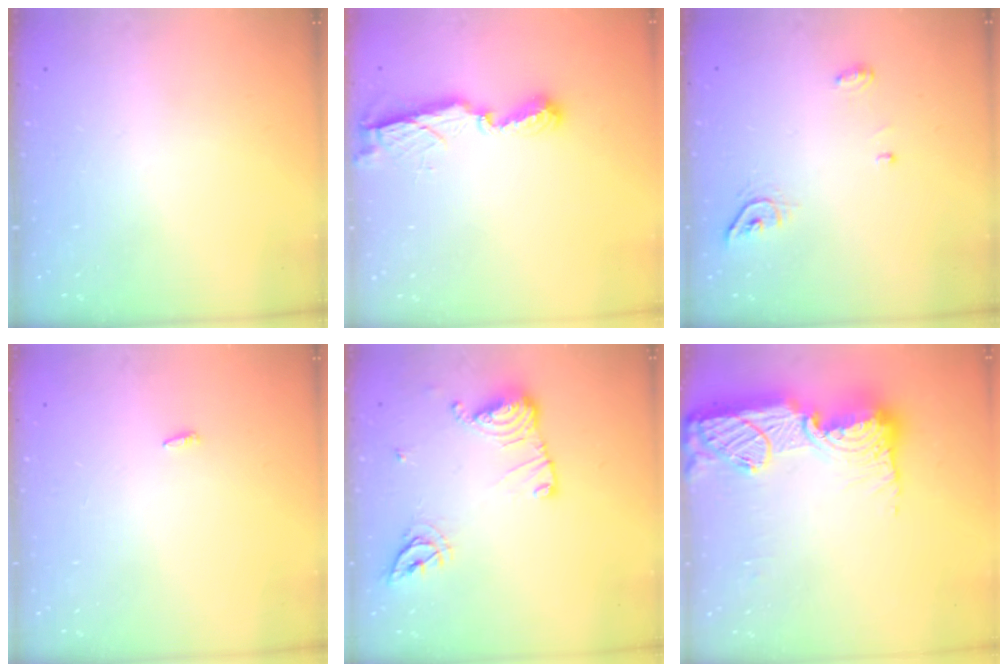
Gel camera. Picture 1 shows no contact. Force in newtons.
{"total": 7.5, "press": 7.5, "slide": 0.5}
{"total": 5.2, "press": 5.2, "slide": 0.1}
{"total": 1.8, "press": 1.7, "slide": 0.6}
{"total": 12.8, "press": 12.8, "slide": 0.5}
{"total": 21.2, "press": 21.2, "slide": 1.2}